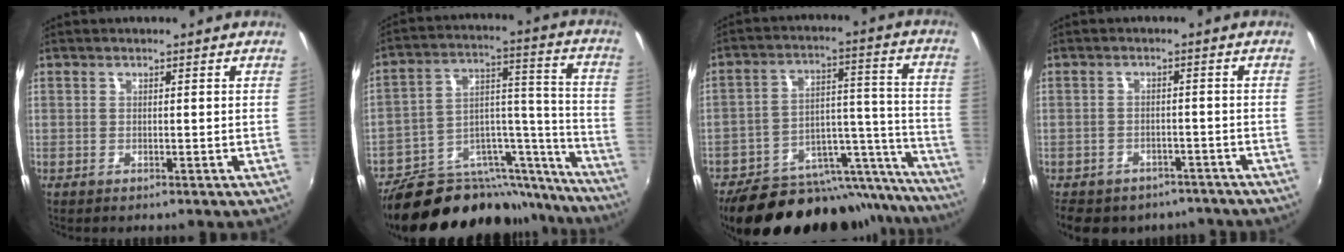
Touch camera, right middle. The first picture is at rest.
{"total": 28.7, "force": [-24.1, 10.5, 11.6], "torque": [-0.166, 0.049, -0.341]}
{"total": 30.0, "force": [-24.0, 12.2, 13.2], "torque": [-0.196, 0.035, -0.314]}
{"total": 13.3, "force": [-10.0, 7.1, 5.0], "torque": [-0.118, -0.007, -0.131]}